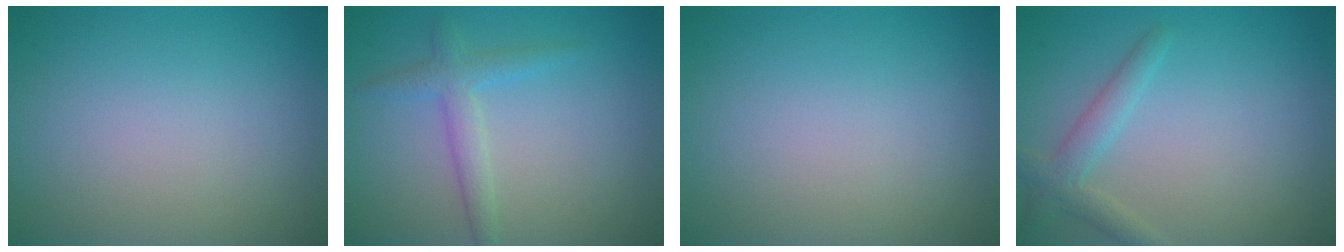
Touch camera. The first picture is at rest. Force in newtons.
{"total": 2.3, "press": 2.3, "slide": 0.1}
{"total": 0.0}
{"total": 2.4, "press": 2.3, "slide": 0.1}